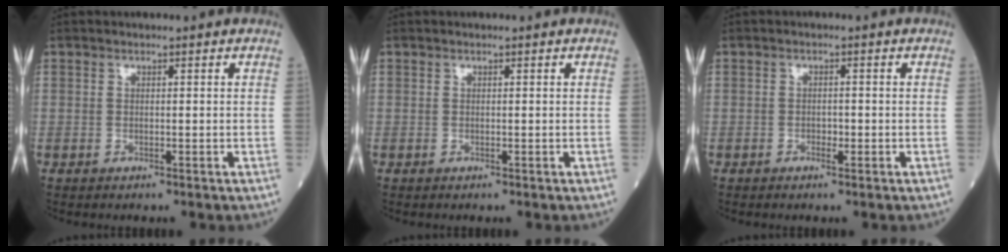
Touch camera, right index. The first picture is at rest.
{"total": 0.0}
{"total": 1.3, "force": [-0.6, 0.6, 1.0], "torque": [-0.016, 0.002, -0.008]}